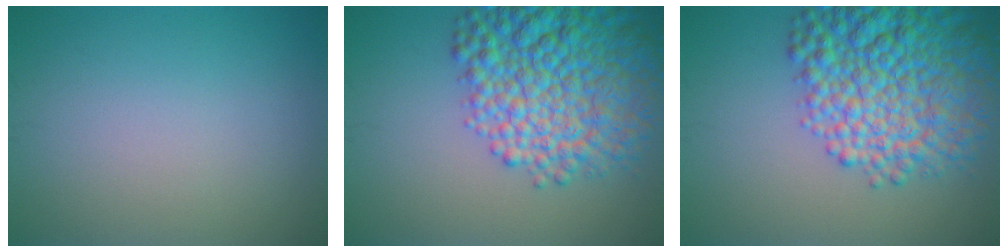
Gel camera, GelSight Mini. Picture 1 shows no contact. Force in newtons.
{"total": 10.7, "press": 10.7, "slide": 0.5}
{"total": 10.7, "press": 10.7, "slide": 0.5}